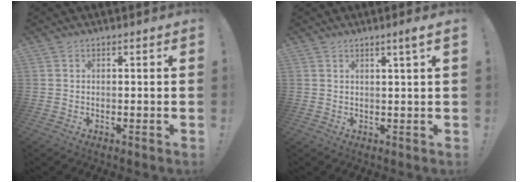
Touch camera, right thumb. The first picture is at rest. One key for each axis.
{"total": 2.8, "fx": 1.4, "fy": -0.6, "fz": 2.4, "tx": -0.037, "ty": -0.006, "tz": 0.019}